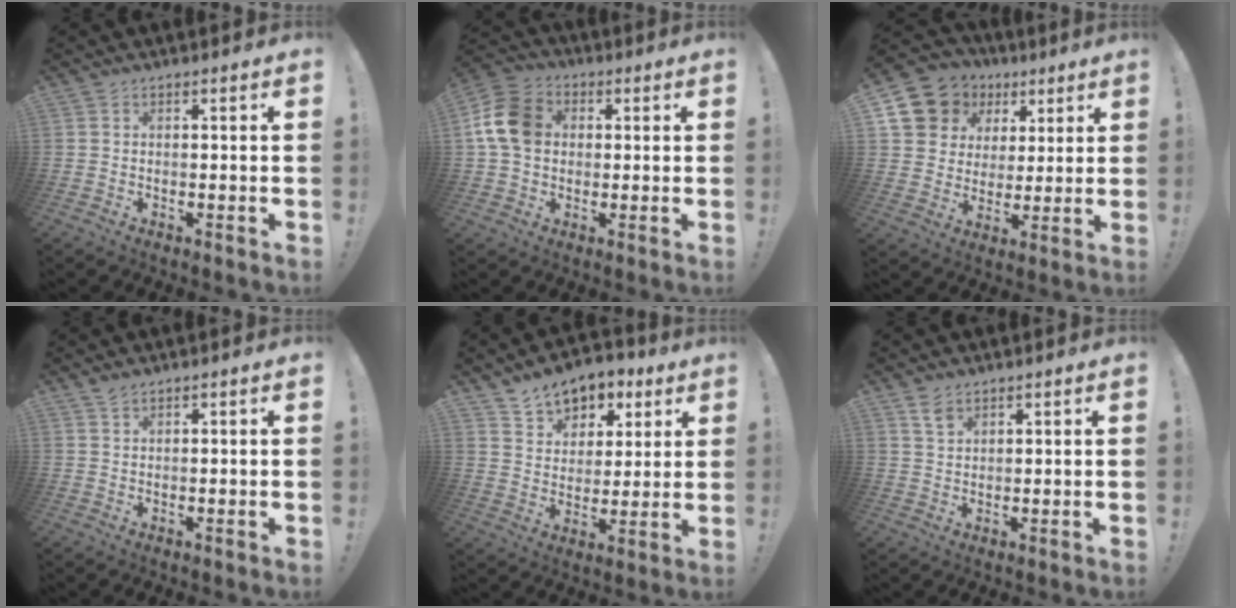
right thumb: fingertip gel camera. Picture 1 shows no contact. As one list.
[{"total": 13.2, "force": [1.9, 10.4, 8.0], "torque": [-0.140, 0.012, 0.040]}, {"total": 13.1, "force": [5.9, 10.9, 4.2], "torque": [-0.068, -0.031, 0.128]}, {"total": 1.6, "force": [1.4, 0.5, 0.7], "torque": [-0.009, -0.004, 0.024]}, {"total": 9.6, "force": [6.2, 6.7, 2.7], "torque": [-0.033, -0.045, 0.119]}, {"total": 3.6, "force": [2.5, 1.9, 1.7], "torque": [-0.014, -0.018, 0.044]}]